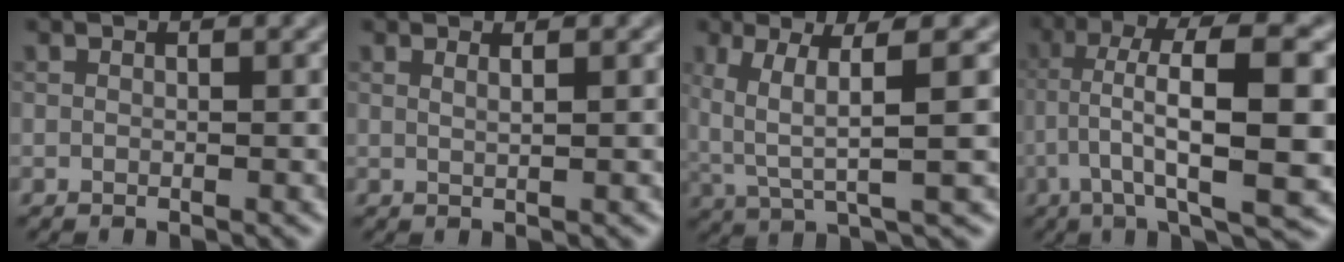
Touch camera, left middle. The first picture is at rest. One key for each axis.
{"total": 1.5, "fx": 0.8, "fy": 0.8, "fz": 1.0, "tx": -0.010, "ty": -0.009, "tz": -0.003}
{"total": 5.6, "fx": 1.2, "fy": 1.2, "fz": 5.3, "tx": -0.112, "ty": -0.013, "tz": 0.024}
{"total": 11.1, "fx": -1.5, "fy": 2.8, "fz": 10.6, "tx": -0.180, "ty": 0.012, "tz": -0.031}